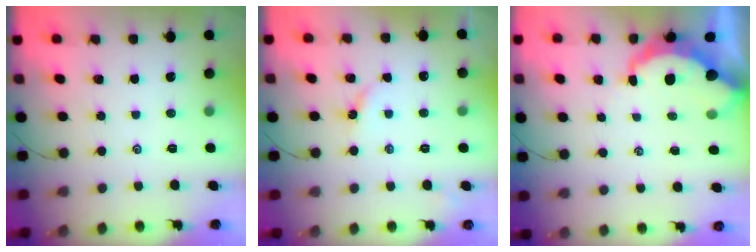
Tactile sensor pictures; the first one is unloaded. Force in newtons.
{"total": 3.4, "press": 3.4, "slide": 0.4}
{"total": 7.4, "press": 7.3, "slide": 0.8}